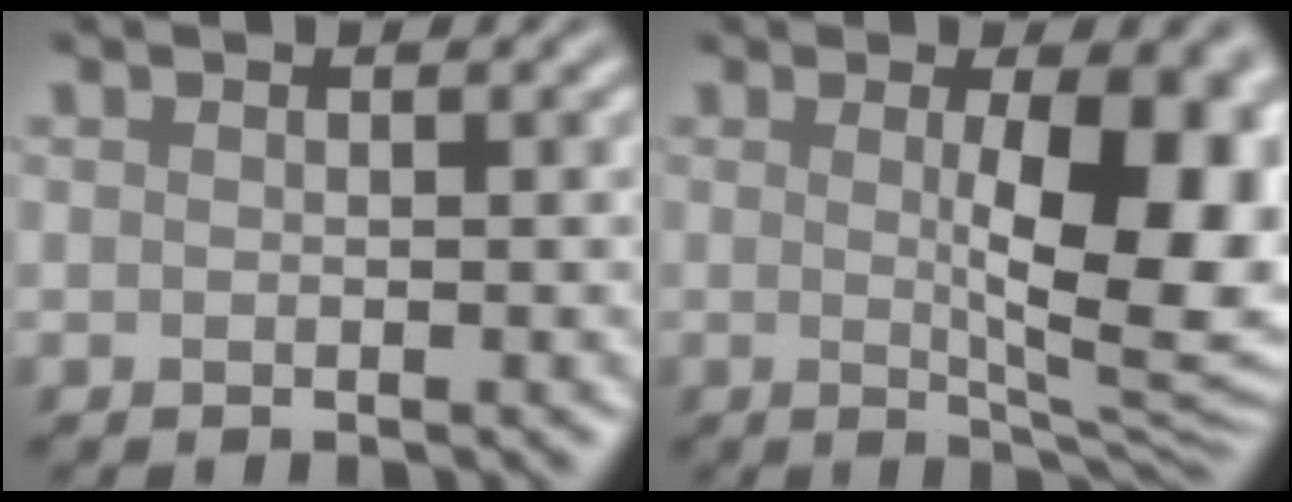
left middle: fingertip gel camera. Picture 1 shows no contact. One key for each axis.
{"total": 10.4, "fx": 0.8, "fy": 2.9, "fz": 10.0, "tx": -0.127, "ty": -0.008, "tz": 0.018}